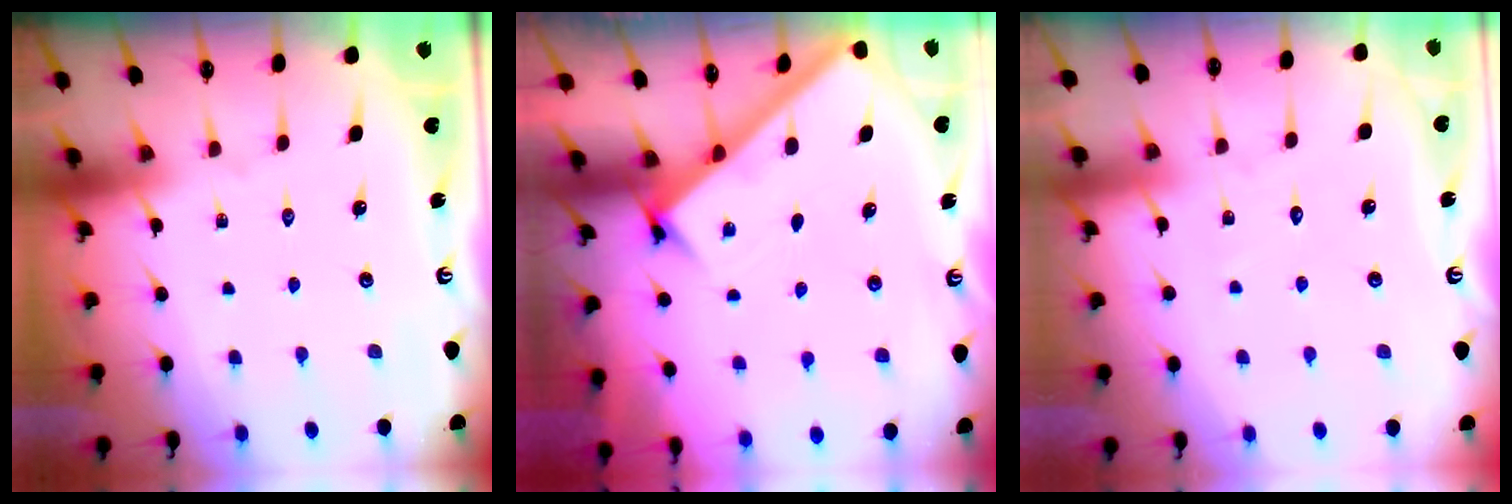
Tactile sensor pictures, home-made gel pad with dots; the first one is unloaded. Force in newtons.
{"total": 2.2, "press": 2.2, "slide": 0.2}
{"total": 2.9, "press": 2.9, "slide": 0.3}